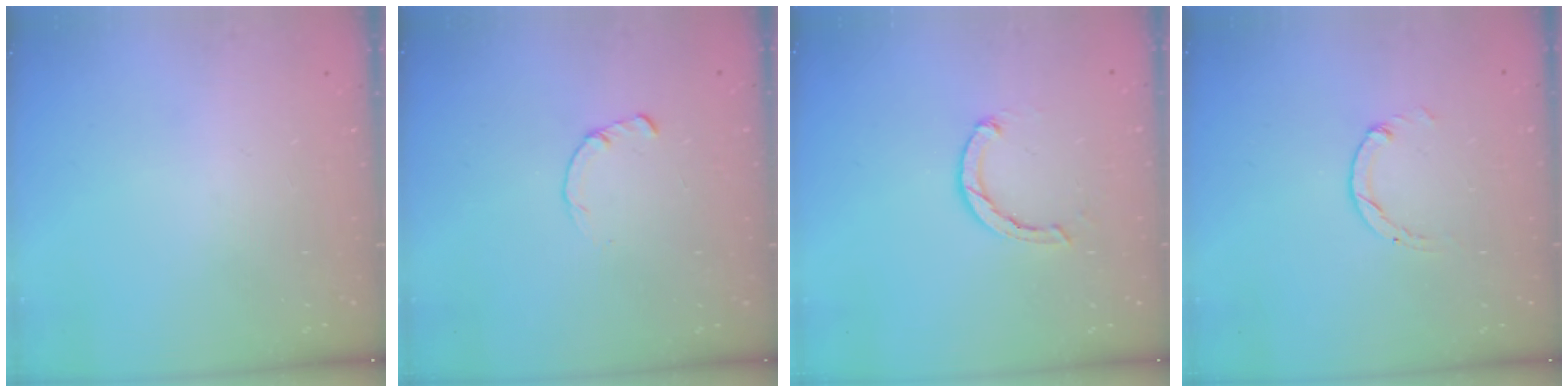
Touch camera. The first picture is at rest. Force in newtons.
{"total": 1.7, "press": 1.7, "slide": 0.2}
{"total": 2.3, "press": 2.3, "slide": 0.3}
{"total": 0.7, "press": 0.7, "slide": 0.2}